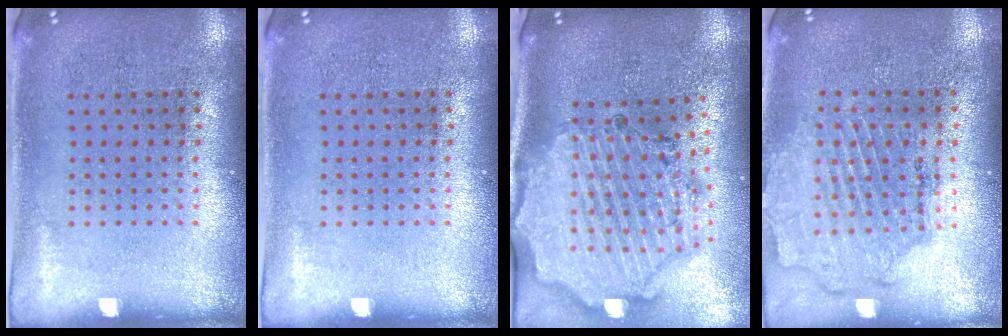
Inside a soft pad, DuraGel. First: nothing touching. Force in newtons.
{"total": 0.0}
{"total": 2.9, "press": 2.6, "slide": 1.2}
{"total": 1.6, "press": 1.6, "slide": 0.5}